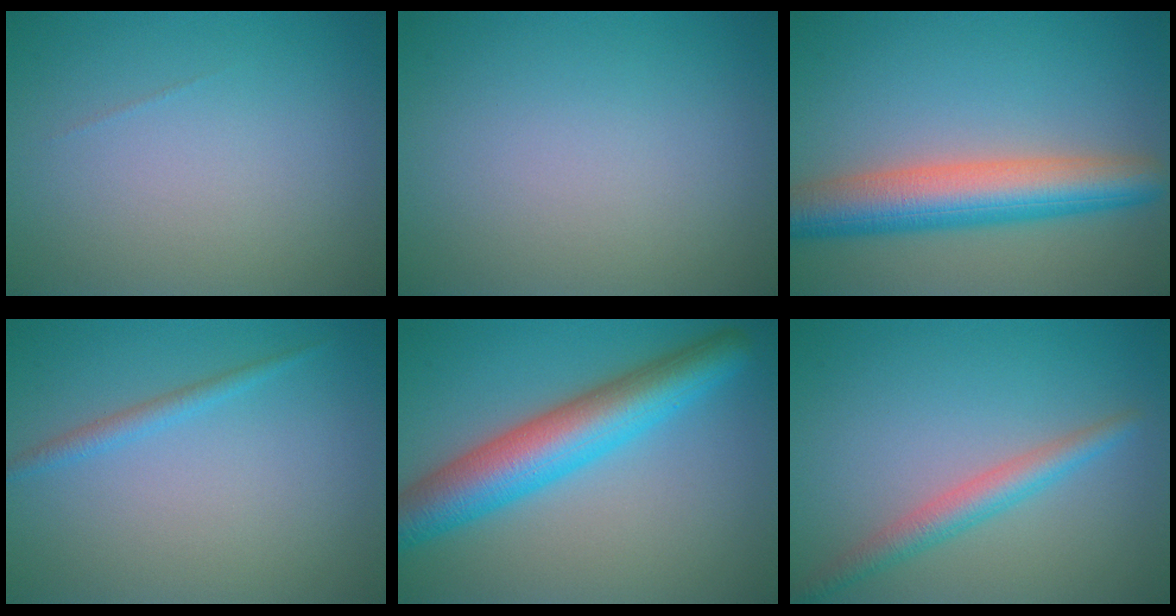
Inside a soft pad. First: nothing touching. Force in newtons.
{"total": 0.0}
{"total": 7.5, "press": 7.5, "slide": 0.1}
{"total": 1.3, "press": 1.3, "slide": 0.1}
{"total": 8.0, "press": 8.0, "slide": 0.1}
{"total": 2.9, "press": 2.9, "slide": 0.2}